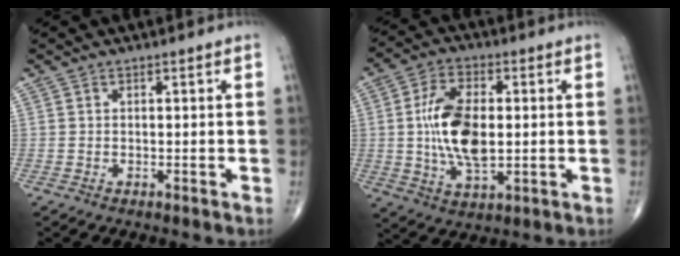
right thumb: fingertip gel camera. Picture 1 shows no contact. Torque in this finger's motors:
{"motor_torque": [1.50, 2.25, 1.43, 0.23, 0.16]}